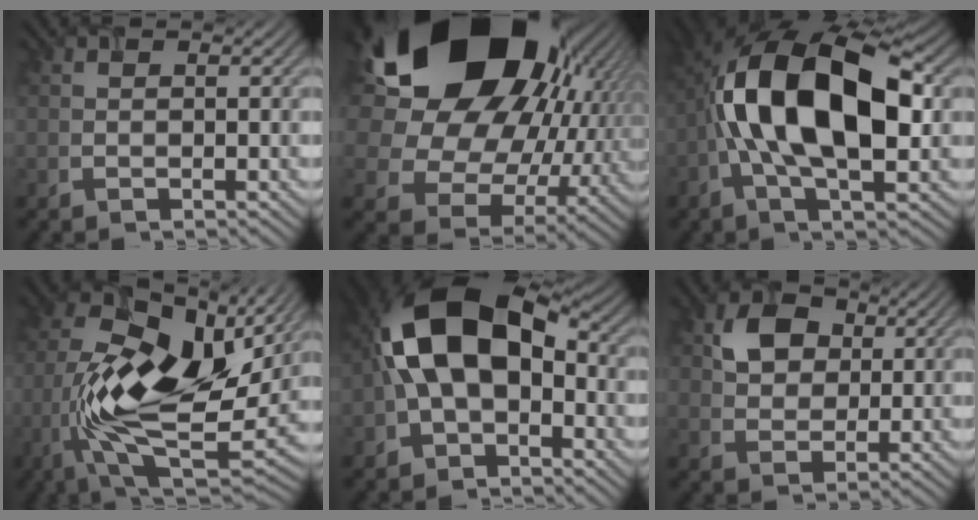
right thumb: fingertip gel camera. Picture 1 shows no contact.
{"total": 23.4, "force": [8.5, 16.8, 13.8], "torque": [-0.319, -0.004, 0.172]}
{"total": 16.3, "force": [-0.1, 8.3, 14.0], "torque": [-0.252, 0.020, -0.014]}
{"total": 15.8, "force": [-0.3, 8.1, 13.5], "torque": [-0.262, -0.007, -0.011]}
{"total": 14.3, "force": [-0.6, 8.9, 11.1], "torque": [-0.218, 0.013, -0.023]}
{"total": 5.2, "force": [1.6, 4.2, 2.7], "torque": [-0.060, 0.002, 0.025]}